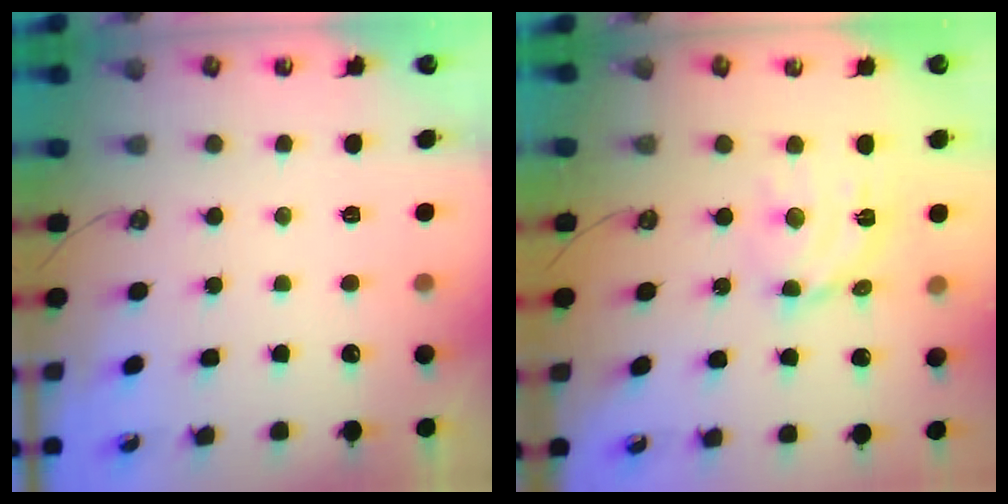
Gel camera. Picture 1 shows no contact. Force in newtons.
{"total": 10.9, "press": 10.9, "slide": 0.8}